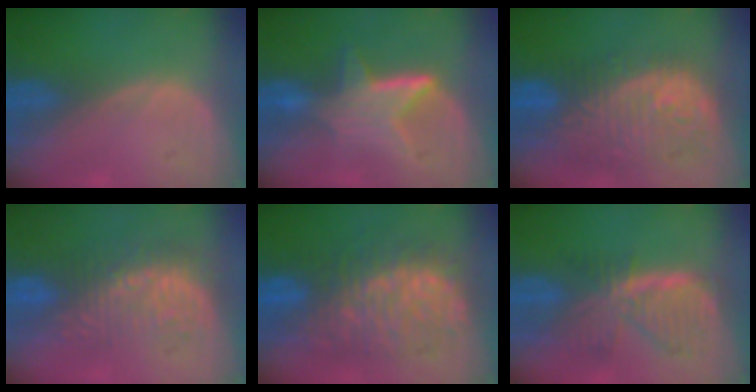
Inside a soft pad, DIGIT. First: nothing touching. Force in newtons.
{"total": 6.6, "press": 6.0, "slide": 2.7}
{"total": 12.0, "press": 10.7, "slide": 5.5}
{"total": 8.9, "press": 8.7, "slide": 1.9}
{"total": 12.2, "press": 12.2, "slide": 1.4}
{"total": 8.0, "press": 7.1, "slide": 3.7}